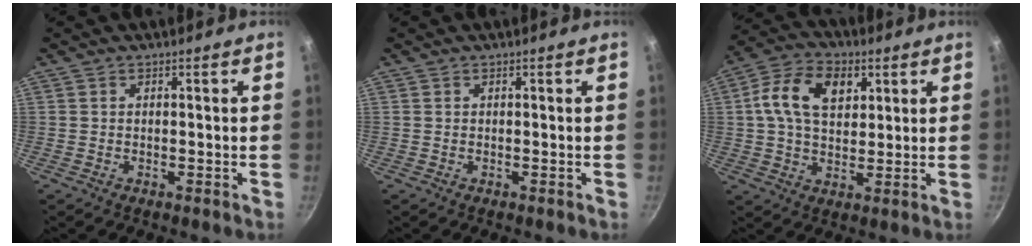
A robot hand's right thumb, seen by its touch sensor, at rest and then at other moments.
{"total": 0.0}
{"total": 12.4, "force": [3.5, 8.3, 8.5], "torque": [-0.138, 0.006, 0.048]}